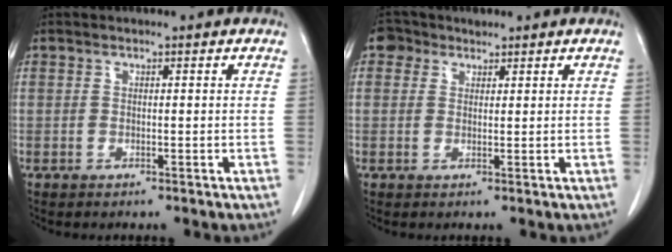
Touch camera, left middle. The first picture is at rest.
{"total": 2.6, "force": [1.6, 2.0, 0.4], "torque": [-0.008, 0.011, 0.024]}